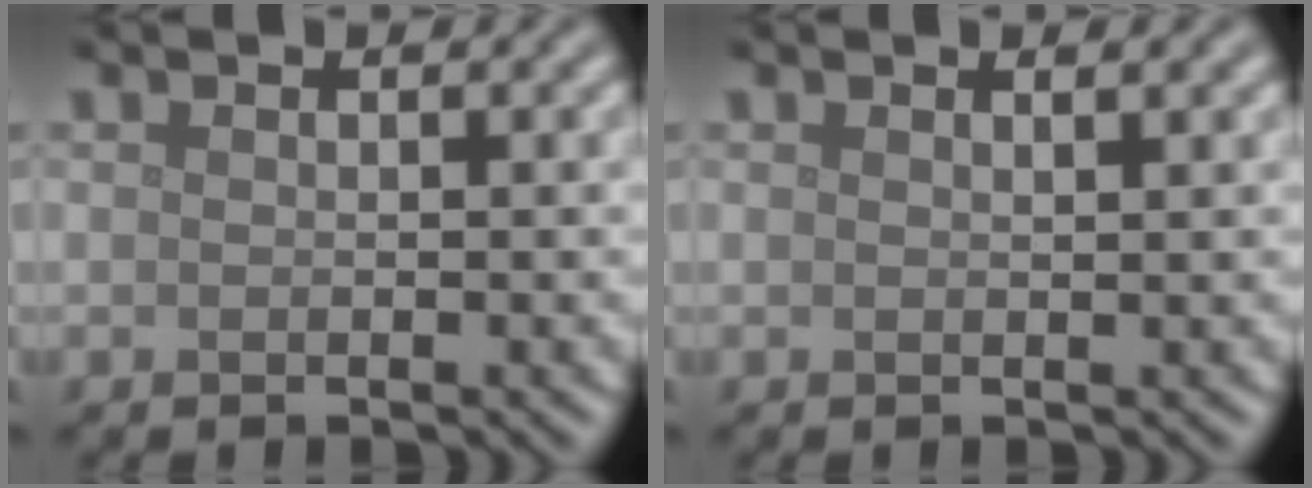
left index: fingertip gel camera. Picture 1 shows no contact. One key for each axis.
{"total": 0.9, "fx": 0.7, "fy": 0.3, "fz": 0.6, "tx": -0.003, "ty": 0.003, "tz": 0.007}